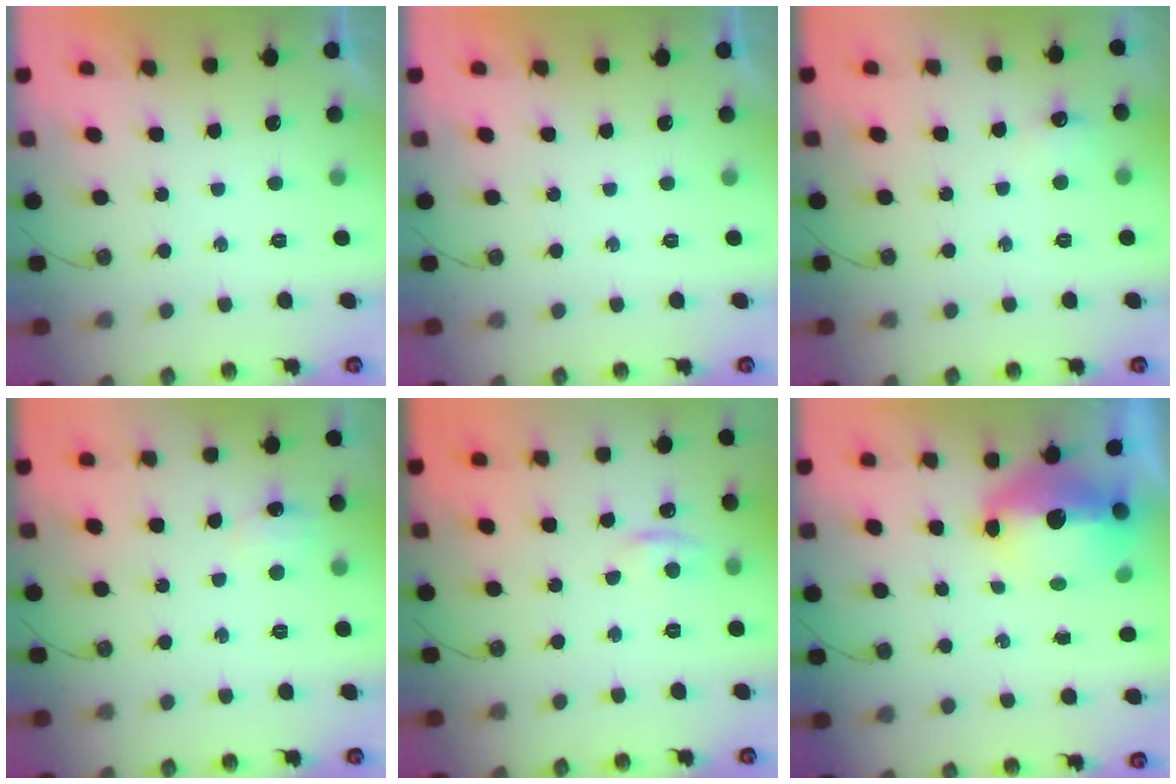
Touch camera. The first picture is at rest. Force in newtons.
{"total": 0.0}
{"total": 5.3, "press": 5.3, "slide": 0.8}
{"total": 7.1, "press": 7.0, "slide": 0.9}
{"total": 5.1, "press": 5.0, "slide": 0.7}
{"total": 11.0, "press": 11.0, "slide": 1.0}